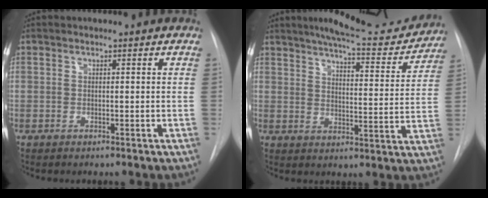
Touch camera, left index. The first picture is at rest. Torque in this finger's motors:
{"motor_torque": [0.97, -1.16, 0.09, 0.01]}